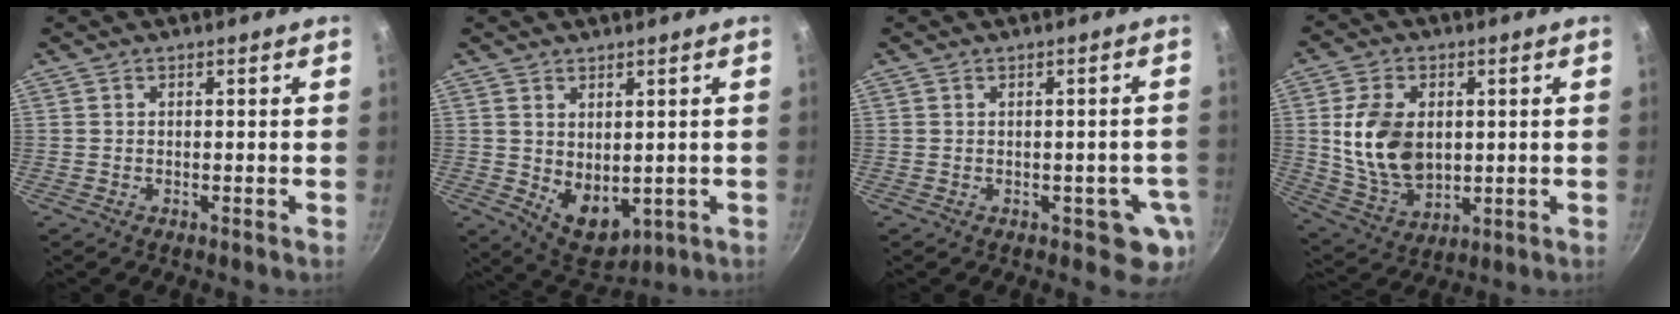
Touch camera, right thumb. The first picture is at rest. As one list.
[{"total": 7.8, "force": [0.6, 5.3, 5.7], "torque": [-0.065, -0.021, 0.032]}, {"total": 4.9, "force": [-1.0, 3.2, 3.5], "torque": [-0.010, 0.010, -0.009]}, {"total": 13.7, "force": [1.5, 9.3, 9.9], "torque": [-0.169, -0.017, 0.040]}]